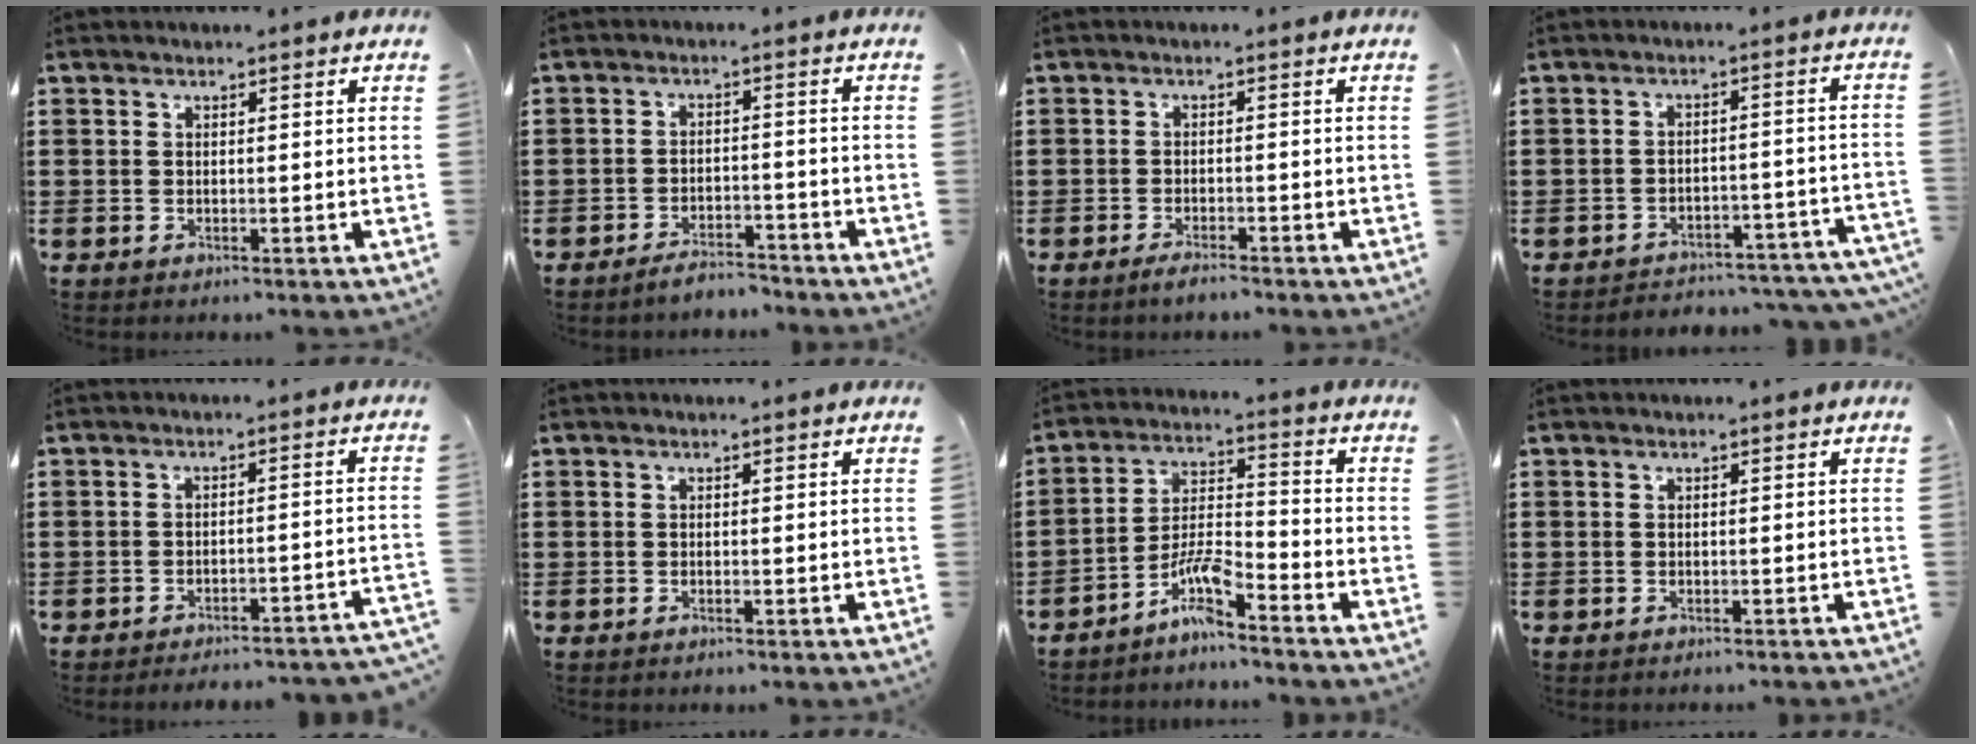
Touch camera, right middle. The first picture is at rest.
{"total": 3.4, "force": [-3.3, 0.5, 0.4], "torque": [-0.009, 0.005, -0.067]}
{"total": 1.8, "force": [-1.6, 0.1, 0.8], "torque": [-0.016, -0.001, -0.029]}
{"total": 3.5, "force": [-3.4, 0.3, 0.3], "torque": [-0.010, 0.005, -0.074]}
{"total": 3.1, "force": [-3.0, -0.2, 0.7], "torque": [-0.013, 0.001, -0.064]}
{"total": 0.0}
{"total": 6.4, "force": [-5.0, 0.7, 3.8], "torque": [-0.094, -0.008, -0.103]}
{"total": 0.6, "force": [-0.6, 0.1, 0.0], "torque": [0.000, 0.001, -0.013]}